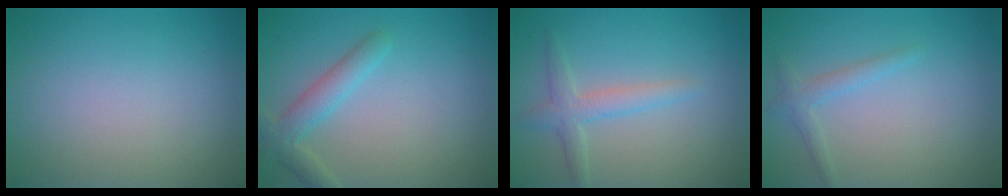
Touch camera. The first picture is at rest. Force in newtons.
{"total": 3.0, "press": 3.0, "slide": 0.2}
{"total": 2.3, "press": 2.3, "slide": 0.1}
{"total": 1.5, "press": 1.5, "slide": 0.1}